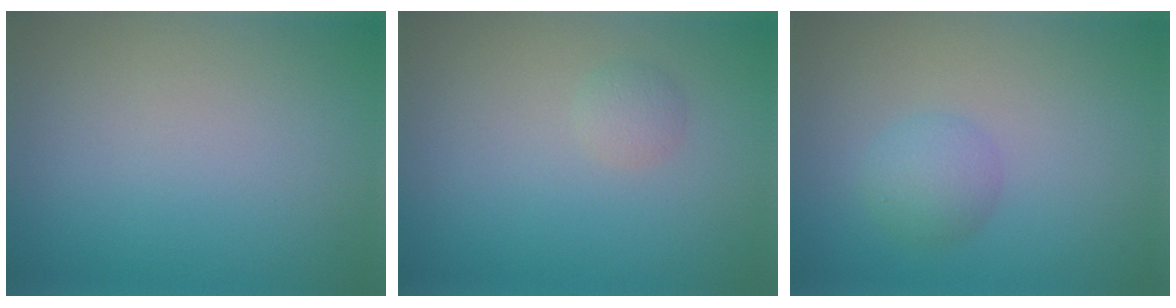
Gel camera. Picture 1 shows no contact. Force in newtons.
{"total": 1.1, "press": 1.1, "slide": 0.0}
{"total": 2.2, "press": 2.2, "slide": 0.1}